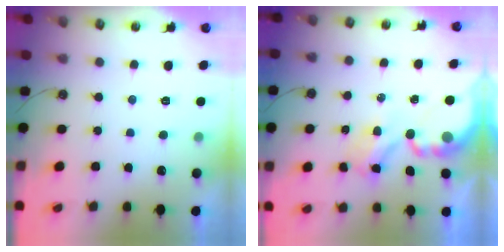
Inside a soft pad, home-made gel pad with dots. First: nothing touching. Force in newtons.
{"total": 5.4, "press": 5.4, "slide": 0.3}